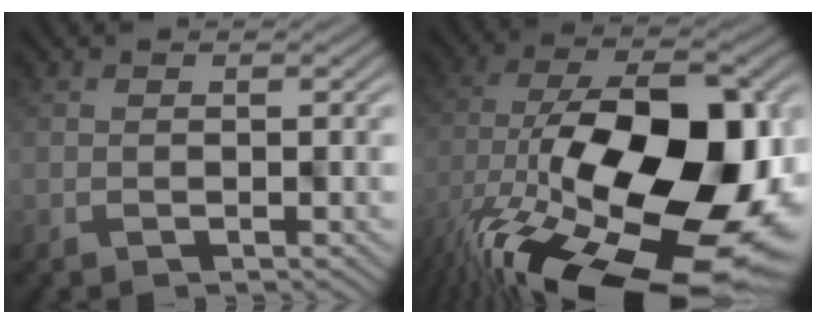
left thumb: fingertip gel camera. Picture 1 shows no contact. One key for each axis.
{"total": 20.2, "fx": -4.9, "fy": 10.6, "fz": 16.5, "tx": -0.307, "ty": -0.040, "tz": -0.053}